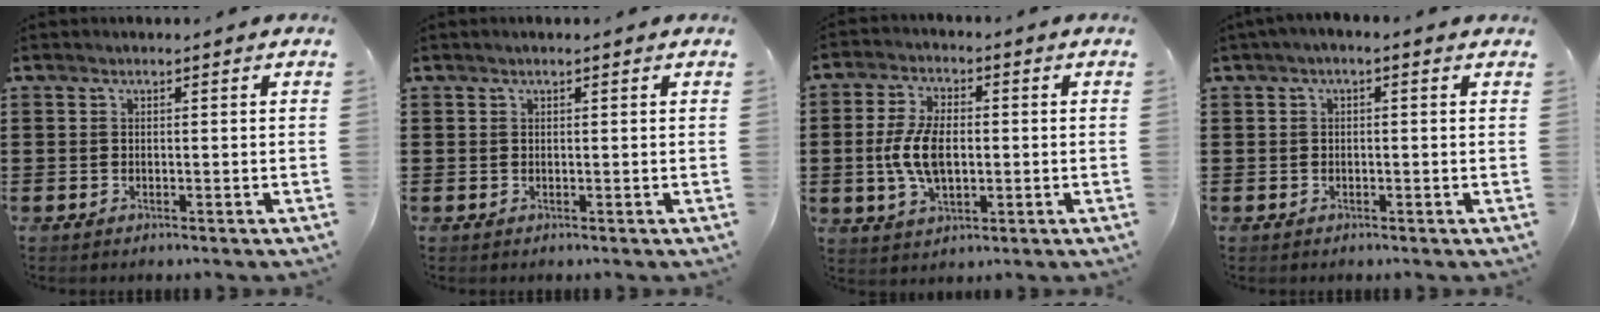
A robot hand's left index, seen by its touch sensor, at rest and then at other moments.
{"total": 0.6, "force": [0.4, 0.0, 0.4], "torque": [-0.008, 0.000, 0.007]}
{"total": 8.0, "force": [-0.3, 4.3, 6.8], "torque": [-0.152, 0.004, -0.010]}
{"total": 1.1, "force": [-0.5, 0.3, 1.0], "torque": [-0.017, -0.001, -0.009]}